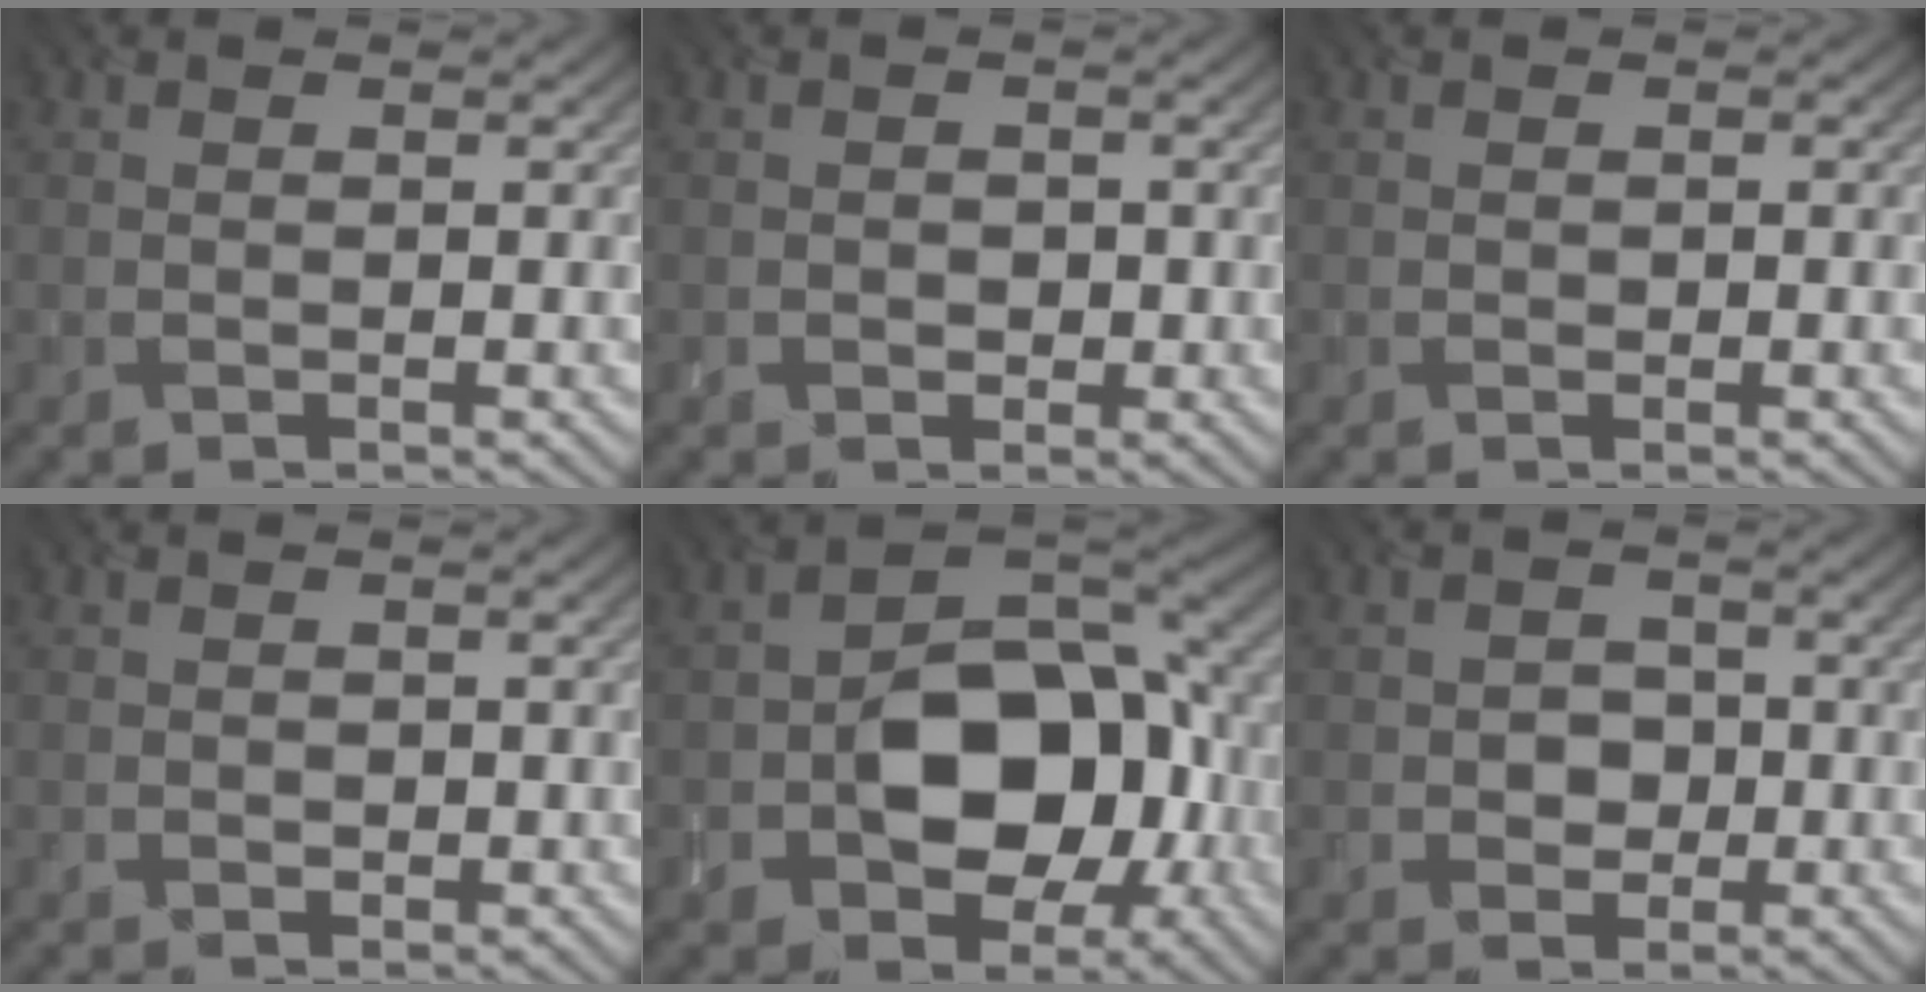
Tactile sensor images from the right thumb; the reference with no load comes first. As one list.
[{"total": 1.5, "force": [-0.7, 1.4, 0.0], "torque": [0.001, -0.016, -0.006]}, {"total": 0.8, "force": [-0.3, 0.8, -0.1], "torque": [0.005, -0.006, 0.000]}, {"total": 1.0, "force": [-0.3, 0.9, -0.3], "torque": [0.004, -0.009, 0.001]}, {"total": 12.1, "force": [-3.0, 8.7, 7.8], "torque": [-0.111, -0.012, -0.050]}, {"total": 2.2, "force": [-0.8, 2.0, -0.3], "torque": [0.003, -0.010, -0.018]}]